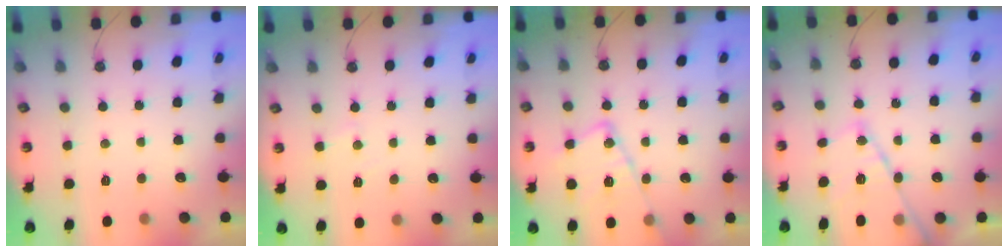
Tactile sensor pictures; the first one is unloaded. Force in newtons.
{"total": 4.0, "press": 3.9, "slide": 0.6}
{"total": 16.1, "press": 16.1, "slide": 1.3}
{"total": 15.8, "press": 15.7, "slide": 1.3}